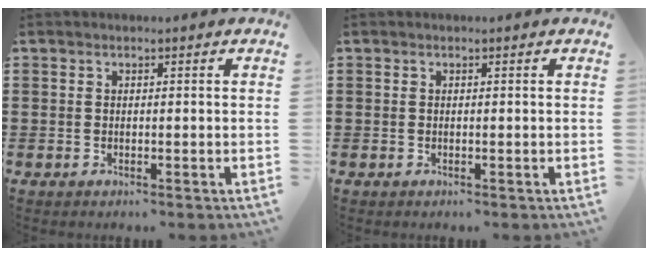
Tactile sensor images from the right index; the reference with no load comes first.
{"total": 0.0}